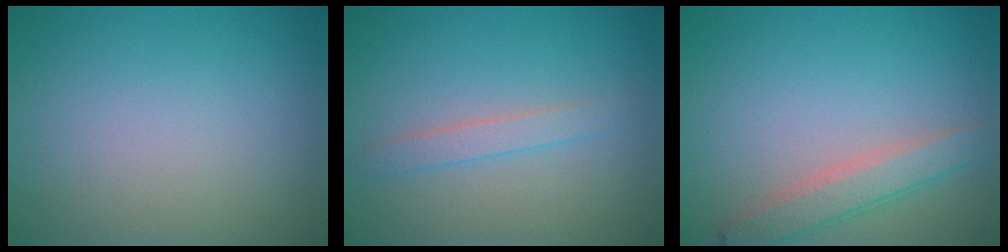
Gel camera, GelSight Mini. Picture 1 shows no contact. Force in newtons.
{"total": 1.5, "press": 1.5, "slide": 0.1}
{"total": 2.9, "press": 2.9, "slide": 0.1}